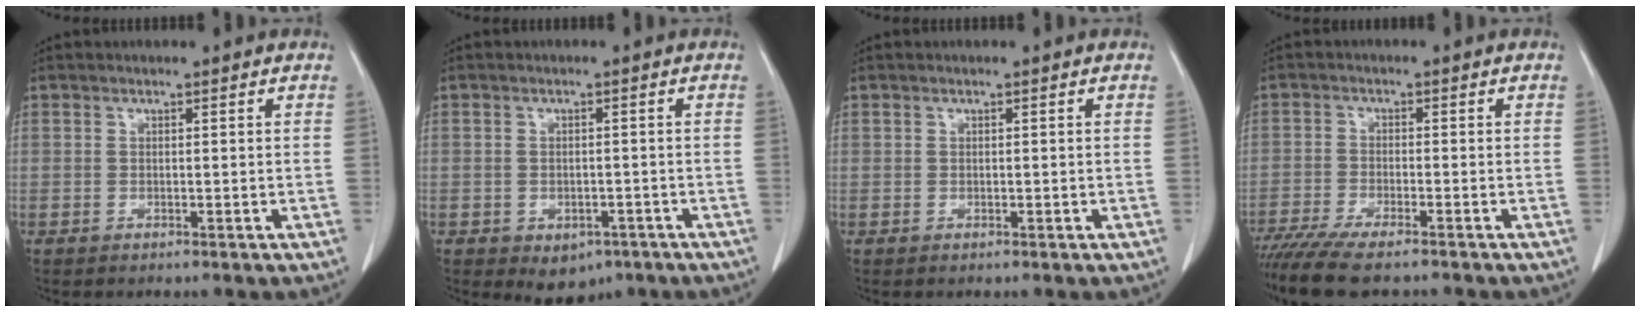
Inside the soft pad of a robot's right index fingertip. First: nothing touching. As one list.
[{"total": 4.5, "force": [-2.6, 3.1, 1.9], "torque": [-0.014, 0.004, -0.022]}, {"total": 0.0}, {"total": 10.7, "force": [-8.9, 1.5, 5.9], "torque": [-0.092, -0.021, -0.142]}]